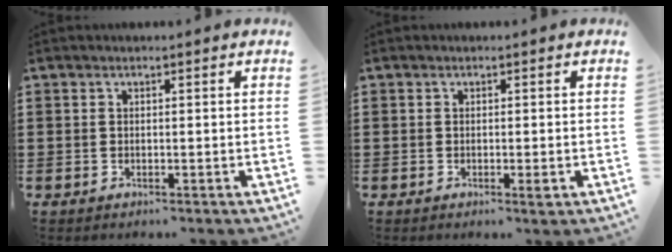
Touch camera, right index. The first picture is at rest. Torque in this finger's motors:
{"motor_torque": [0.97, -0.18, 0.06, 0.08]}